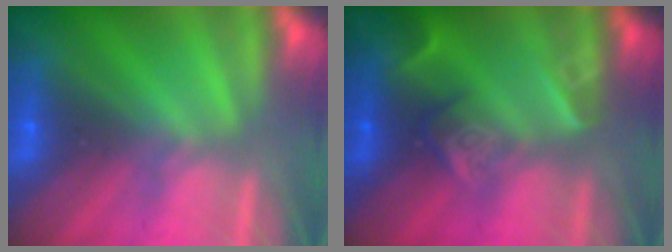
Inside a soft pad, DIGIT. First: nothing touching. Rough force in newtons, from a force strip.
{"total": 2.4}